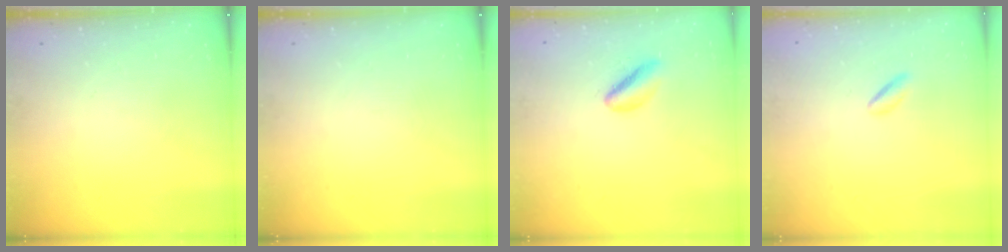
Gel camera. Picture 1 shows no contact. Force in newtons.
{"total": 0.0}
{"total": 4.2, "press": 4.2, "slide": 0.8}
{"total": 1.5, "press": 1.3, "slide": 0.6}